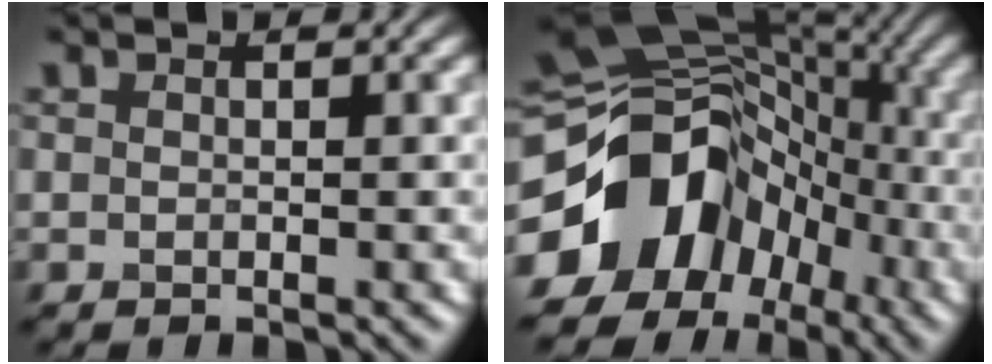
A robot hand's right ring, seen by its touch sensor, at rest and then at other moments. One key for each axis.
{"total": 14.1, "fx": -4.9, "fy": 11.2, "fz": 7.0, "tx": -0.121, "ty": -0.002, "tz": -0.092}